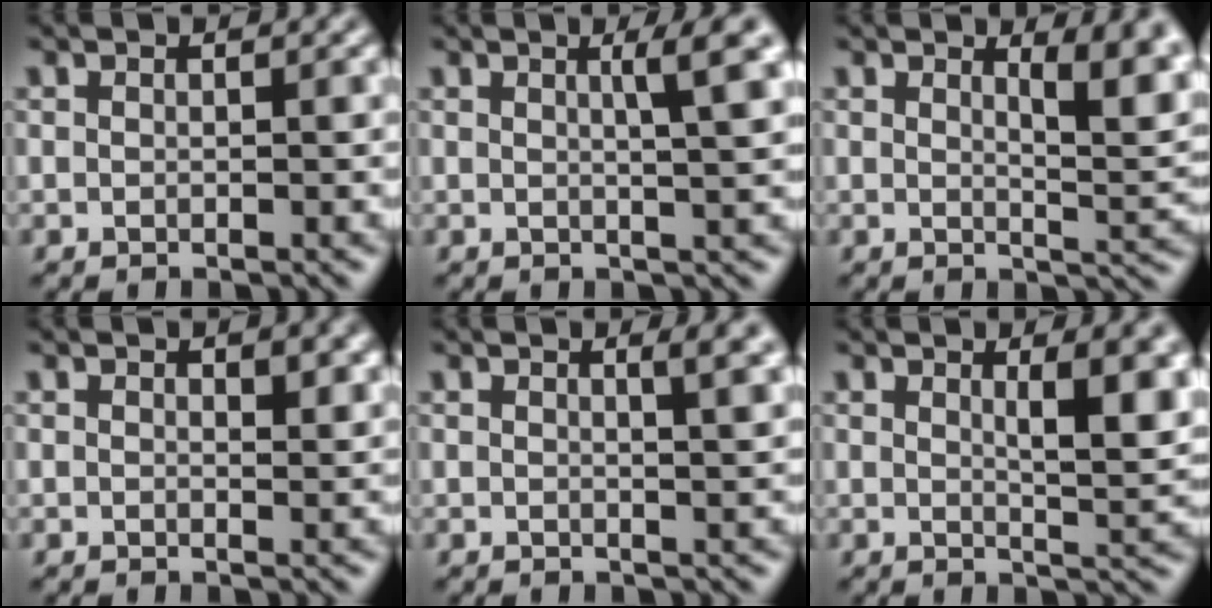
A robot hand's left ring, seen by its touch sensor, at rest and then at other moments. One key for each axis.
{"total": 3.7, "fx": 1.3, "fy": 0.7, "fz": 3.4, "tx": -0.038, "ty": 0.007, "tz": 0.017}
{"total": 5.1, "fx": 2.4, "fy": 1.7, "fz": 4.2, "tx": -0.041, "ty": -0.003, "tz": 0.033}
{"total": 1.7, "fx": 0.7, "fy": 0.7, "fz": 1.3, "tx": -0.015, "ty": -0.002, "tz": 0.013}
{"total": 2.7, "fx": 1.2, "fy": 0.9, "fz": 2.2, "tx": -0.013, "ty": 0.004, "tz": 0.009}
{"total": 5.3, "fx": 1.7, "fy": 1.4, "fz": 4.8, "tx": -0.060, "ty": -0.002, "tz": 0.027}